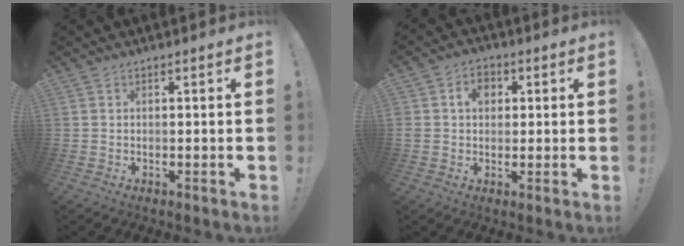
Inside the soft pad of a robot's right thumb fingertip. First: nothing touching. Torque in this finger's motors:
{"motor_torque": [0.78, 0.99, 0.62, -0.17, 0.08]}